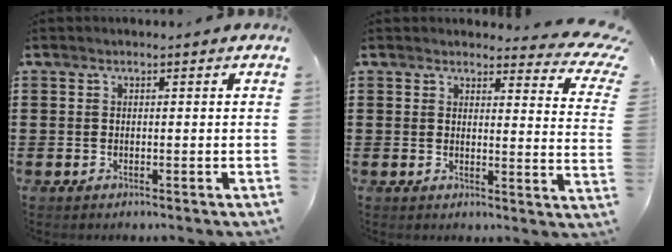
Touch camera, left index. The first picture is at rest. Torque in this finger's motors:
{"motor_torque": [1.10, -1.04, 0.07, -0.04]}